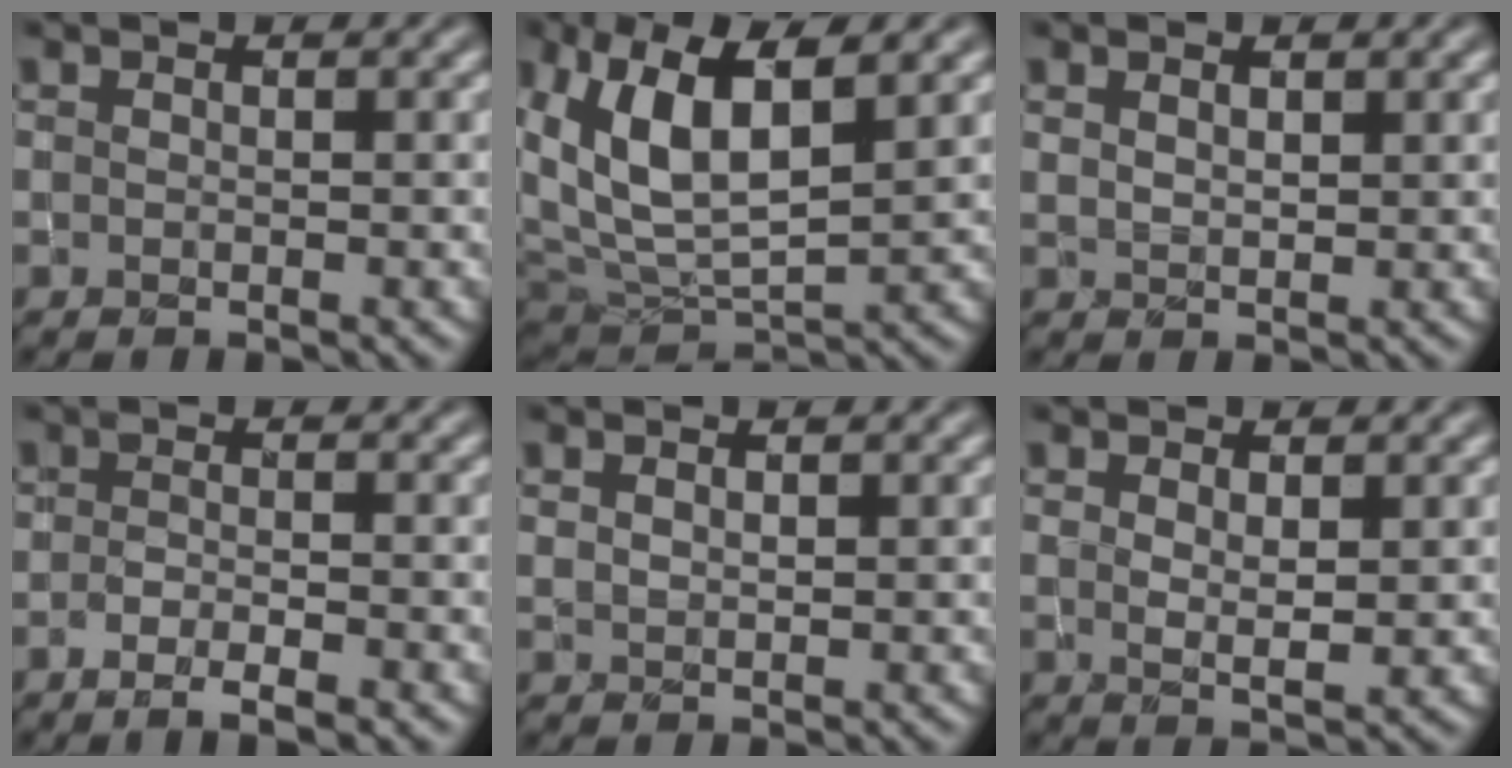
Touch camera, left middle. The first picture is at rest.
{"total": 8.8, "force": [3.2, 4.4, 6.9], "torque": [-0.148, 0.004, 0.058]}
{"total": 1.2, "force": [1.0, 0.5, 0.5], "torque": [-0.014, 0.002, 0.022]}
{"total": 2.4, "force": [-1.5, 0.5, 1.8], "torque": [-0.033, -0.002, -0.028]}
{"total": 0.9, "force": [0.8, 0.3, 0.2], "torque": [-0.010, 0.004, 0.016]}
{"total": 1.7, "force": [0.9, 0.4, 1.4], "torque": [-0.025, -0.005, 0.020]}